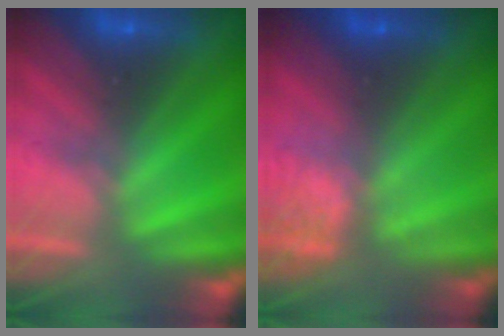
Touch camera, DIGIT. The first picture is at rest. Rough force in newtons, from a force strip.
{"total": 4.5}